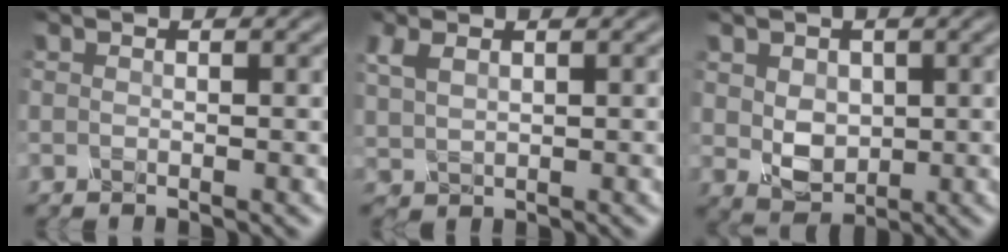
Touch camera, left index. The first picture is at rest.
{"total": 1.3, "force": [1.3, 0.2, 0.1], "torque": [-0.023, 0.006, 0.036]}
{"total": 2.2, "force": [0.3, 1.9, 1.2], "torque": [-0.037, -0.001, 0.020]}